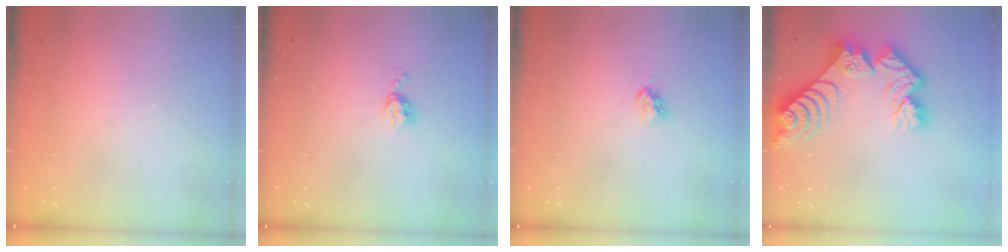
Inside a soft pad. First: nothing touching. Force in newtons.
{"total": 4.7, "press": 4.7, "slide": 0.6}
{"total": 3.7, "press": 3.7, "slide": 0.5}
{"total": 16.7, "press": 16.6, "slide": 1.8}